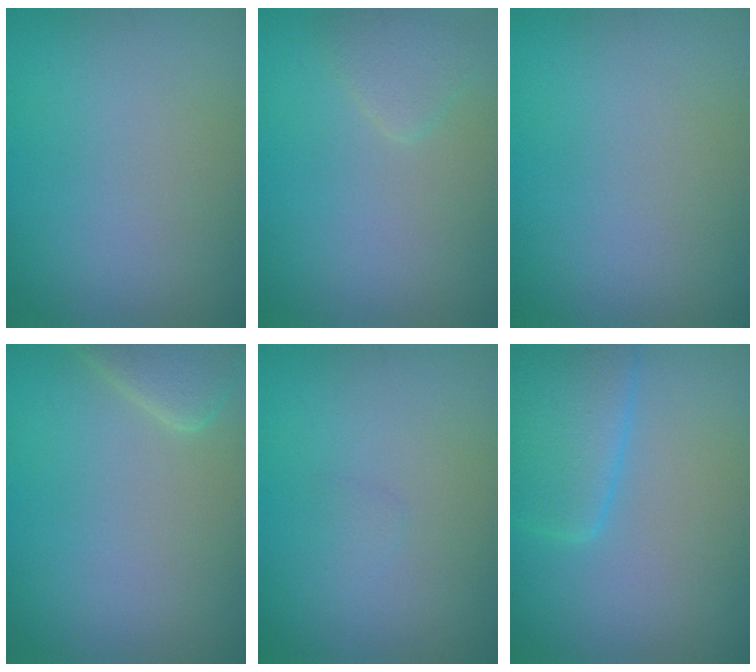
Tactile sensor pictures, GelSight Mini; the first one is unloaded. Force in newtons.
{"total": 1.5, "press": 1.5, "slide": 0.1}
{"total": 0.0}
{"total": 2.8, "press": 2.8, "slide": 0.2}
{"total": 0.6, "press": 0.5, "slide": 0.1}
{"total": 5.1, "press": 5.1, "slide": 0.2}